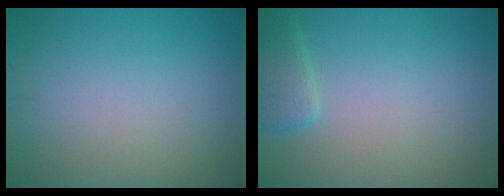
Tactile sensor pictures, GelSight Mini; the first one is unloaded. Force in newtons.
{"total": 2.4, "press": 2.4, "slide": 0.2}